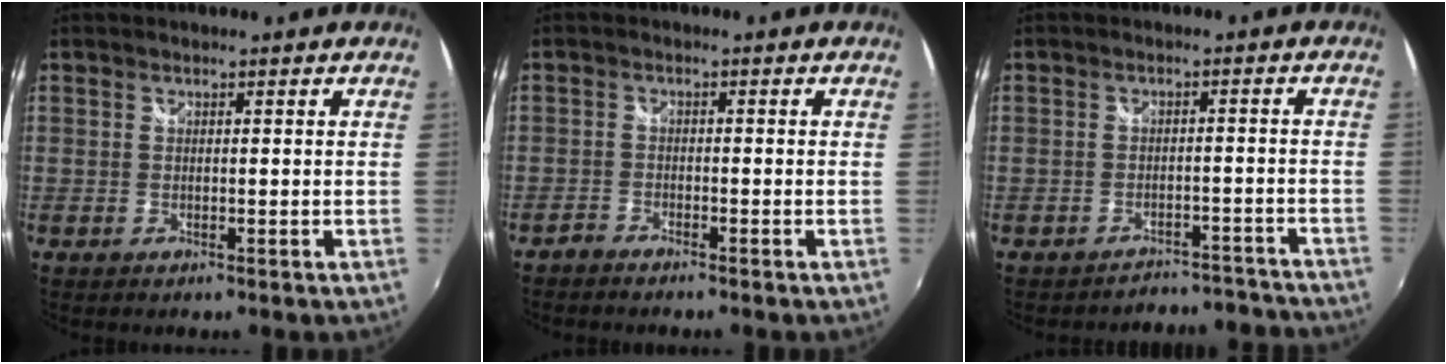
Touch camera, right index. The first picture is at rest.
{"total": 1.9, "force": [-1.9, 0.1, 0.2], "torque": [-0.018, -0.003, -0.039]}
{"total": 10.1, "force": [-9.7, 2.5, 0.9], "torque": [-0.013, 0.023, -0.112]}